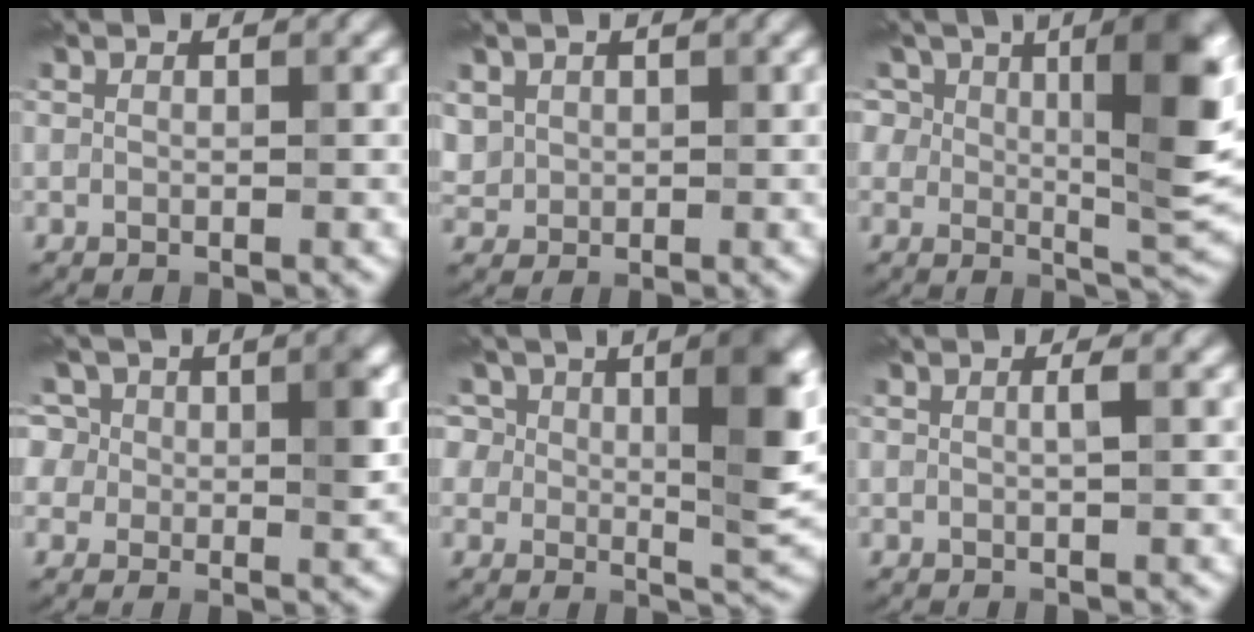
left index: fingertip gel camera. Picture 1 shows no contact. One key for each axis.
{"total": 1.8, "fx": 0.8, "fy": 1.5, "fz": 0.2, "tx": -0.006, "ty": -0.003, "tz": 0.021}
{"total": 10.4, "fx": 3.2, "fy": 4.2, "fz": 9.0, "tx": -0.120, "ty": 0.006, "tz": 0.045}
{"total": 4.8, "fx": 1.2, "fy": 3.5, "fz": 3.0, "tx": -0.043, "ty": 0.011, "tz": 0.007}
{"total": 8.8, "fx": 2.5, "fy": 4.3, "fz": 7.2, "tx": -0.099, "ty": 0.001, "tz": 0.033}
{"total": 0.9, "fx": 0.1, "fy": 0.1, "fz": 0.8, "tx": -0.015, "ty": 0.004, "tz": 0.001}